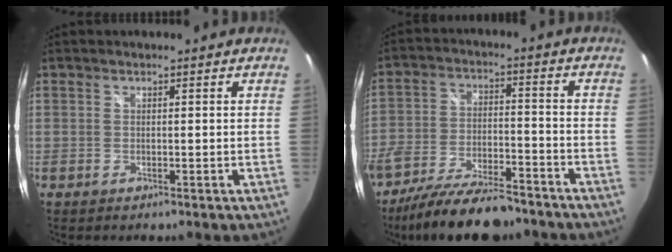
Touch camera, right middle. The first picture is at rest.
{"total": 16.8, "force": [-13.5, 5.0, 8.6], "torque": [-0.171, -0.030, -0.220]}